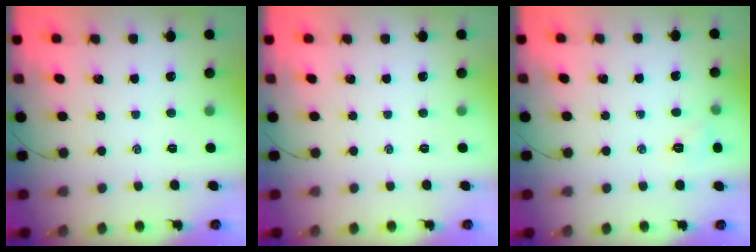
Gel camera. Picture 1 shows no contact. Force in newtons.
{"total": 0.0}
{"total": 5.7, "press": 5.6, "slide": 1.2}